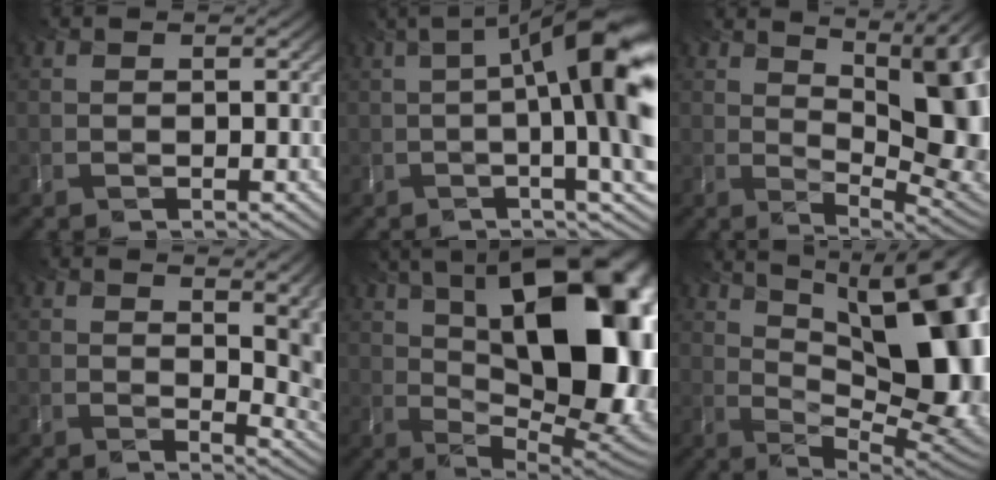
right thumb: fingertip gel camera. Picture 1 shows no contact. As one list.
[{"total": 14.0, "force": [0.9, 3.7, 13.5], "torque": [-0.171, 0.011, 0.021]}, {"total": 12.7, "force": [3.8, 4.8, 11.2], "torque": [-0.166, 0.026, 0.063]}, {"total": 11.1, "force": [3.3, 4.9, 9.4], "torque": [-0.097, 0.015, 0.047]}, {"total": 20.2, "force": [5.0, 10.1, 16.7], "torque": [-0.208, 0.031, 0.066]}, {"total": 16.8, "force": [5.5, 7.3, 14.1], "torque": [-0.191, 0.025, 0.077]}]